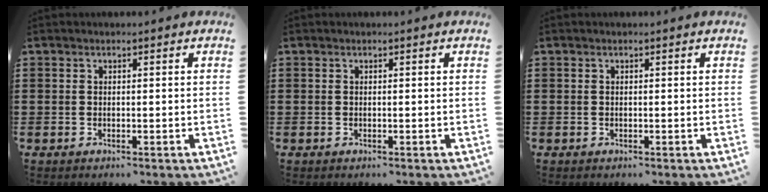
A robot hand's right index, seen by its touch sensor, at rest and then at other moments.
{"total": 0.0}
{"total": 0.0}